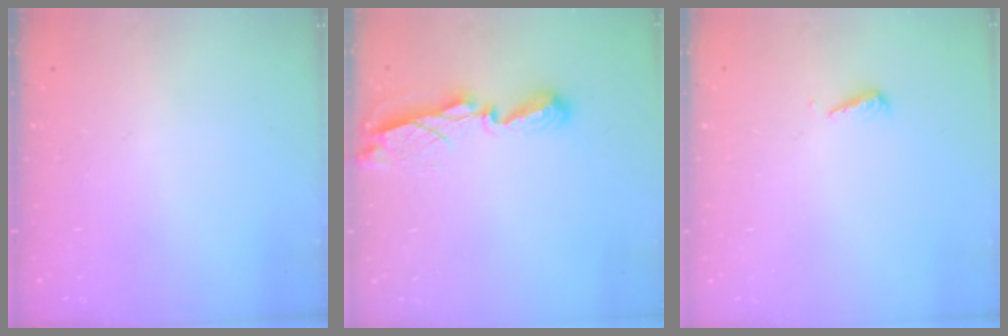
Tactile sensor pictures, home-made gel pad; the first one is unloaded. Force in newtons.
{"total": 8.3, "press": 8.3, "slide": 0.7}
{"total": 3.1, "press": 3.1, "slide": 0.3}